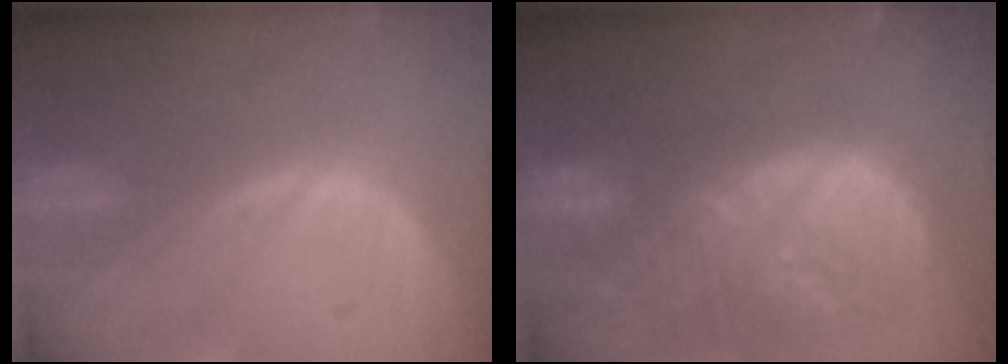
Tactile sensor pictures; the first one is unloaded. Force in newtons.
{"total": 13.4, "press": 11.6, "slide": 6.8}